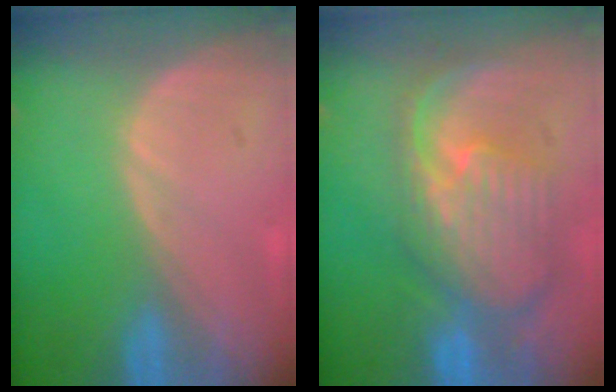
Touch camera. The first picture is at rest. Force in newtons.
{"total": 10.4, "press": 9.3, "slide": 4.7}